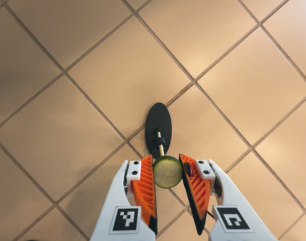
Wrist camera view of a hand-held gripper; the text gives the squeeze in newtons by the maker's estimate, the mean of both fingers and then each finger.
{"total": 7.1, "left": 6.9, "right": 7.3}